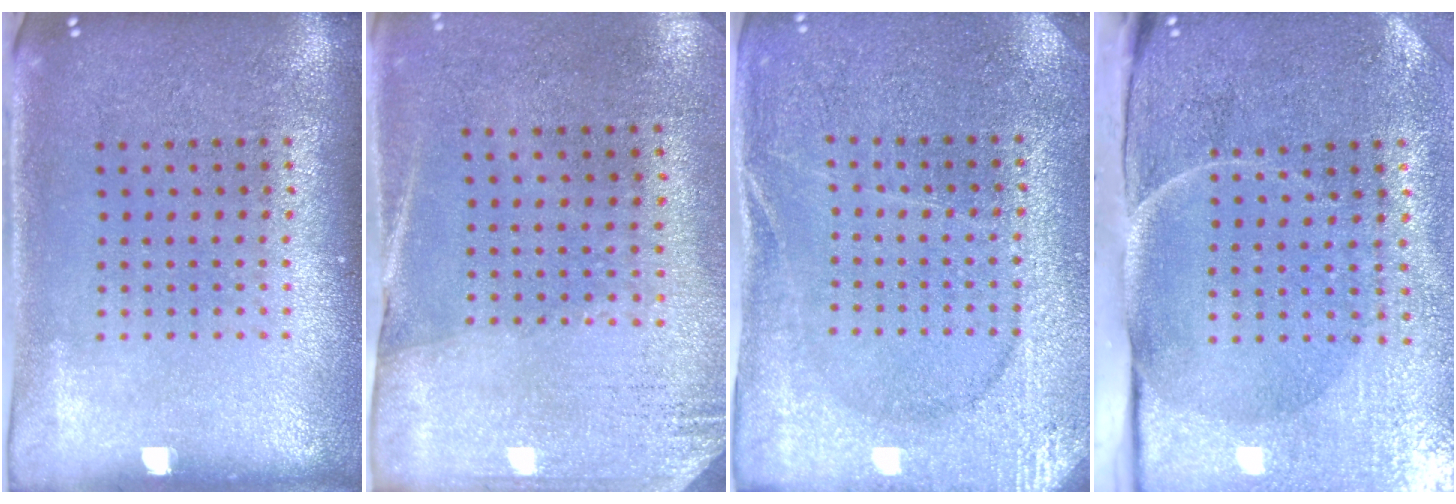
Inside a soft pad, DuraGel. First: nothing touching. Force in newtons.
{"total": 2.6, "press": 2.3, "slide": 1.4}
{"total": 2.9, "press": 2.9, "slide": 0.3}
{"total": 5.1, "press": 4.1, "slide": 3.1}